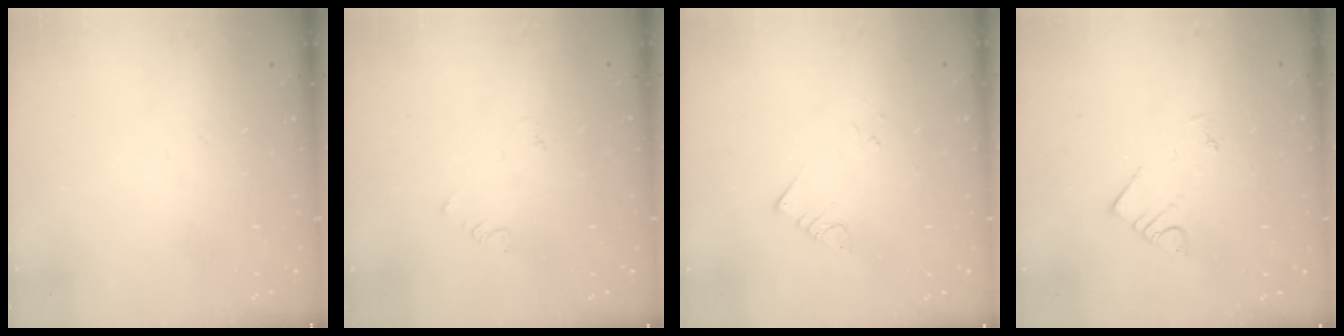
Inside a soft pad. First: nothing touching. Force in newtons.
{"total": 1.9, "press": 1.9, "slide": 0.4}
{"total": 2.8, "press": 2.8, "slide": 0.2}
{"total": 3.7, "press": 3.6, "slide": 0.4}